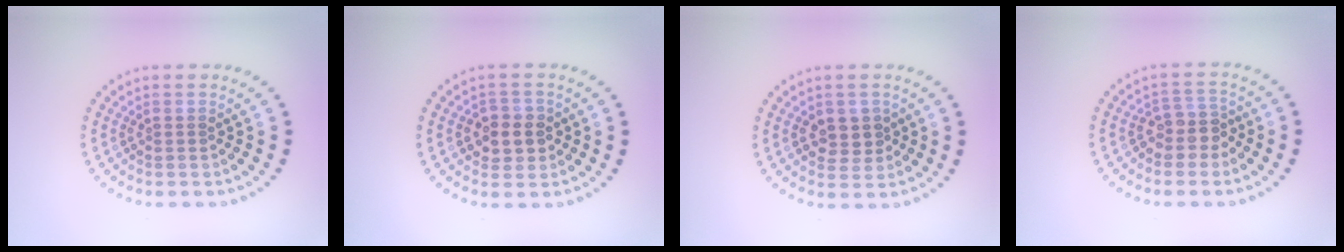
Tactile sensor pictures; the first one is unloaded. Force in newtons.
{"total": 2.8, "press": 2.7, "slide": 0.8}
{"total": 2.4, "press": 2.4, "slide": 0.3}
{"total": 2.5, "press": 2.1, "slide": 1.3}